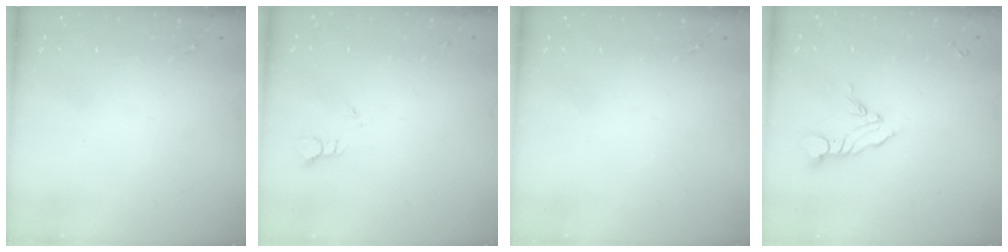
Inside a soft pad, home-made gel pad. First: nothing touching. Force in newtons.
{"total": 2.0, "press": 2.0, "slide": 0.1}
{"total": 0.0}
{"total": 8.5, "press": 8.4, "slide": 0.9}